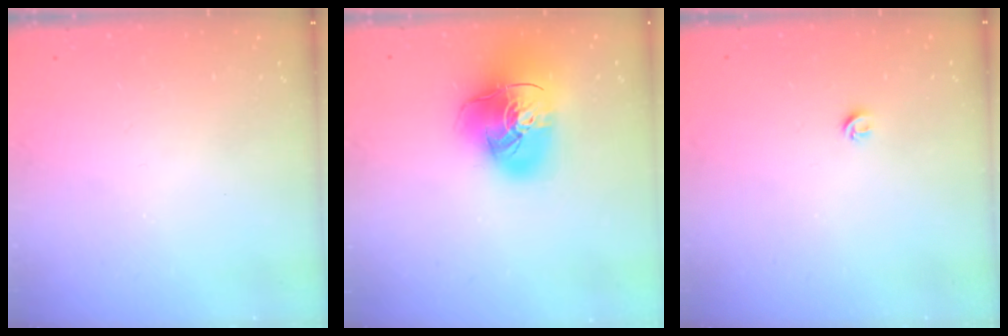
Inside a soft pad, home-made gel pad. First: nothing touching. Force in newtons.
{"total": 19.5, "press": 19.4, "slide": 2.3}
{"total": 4.3, "press": 4.3, "slide": 0.4}